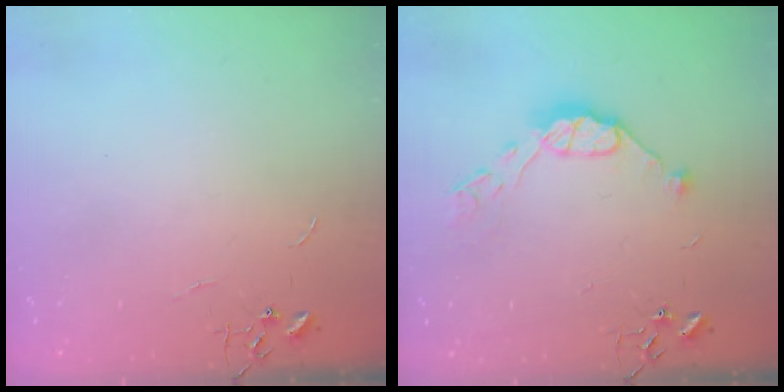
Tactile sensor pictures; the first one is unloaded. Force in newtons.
{"total": 10.5, "press": 10.5, "slide": 0.7}